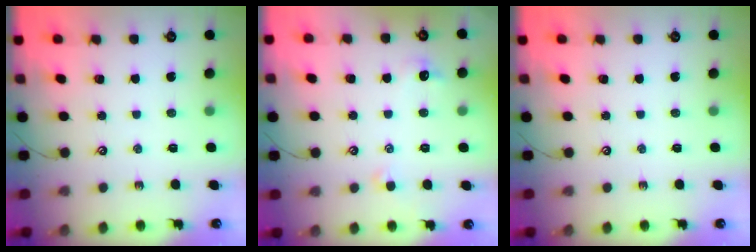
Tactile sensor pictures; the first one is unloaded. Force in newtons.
{"total": 1.0, "press": 0.8, "slide": 0.6}
{"total": 0.0}